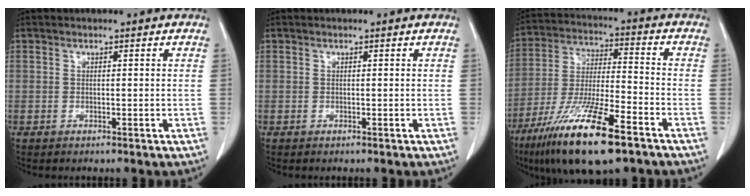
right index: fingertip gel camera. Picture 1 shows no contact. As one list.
[{"total": 0.0}, {"total": 17.6, "force": [-10.7, 2.5, 13.7], "torque": [-0.271, -0.040, -0.193]}]